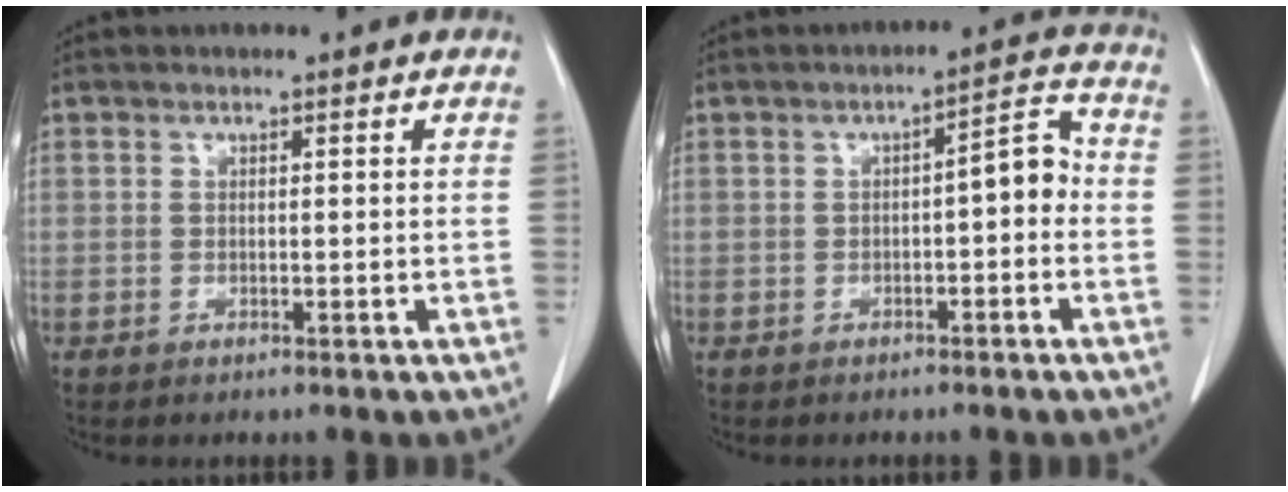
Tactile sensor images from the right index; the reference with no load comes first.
{"total": 5.1, "force": [-0.8, 1.5, 4.8], "torque": [-0.061, 0.026, -0.013]}